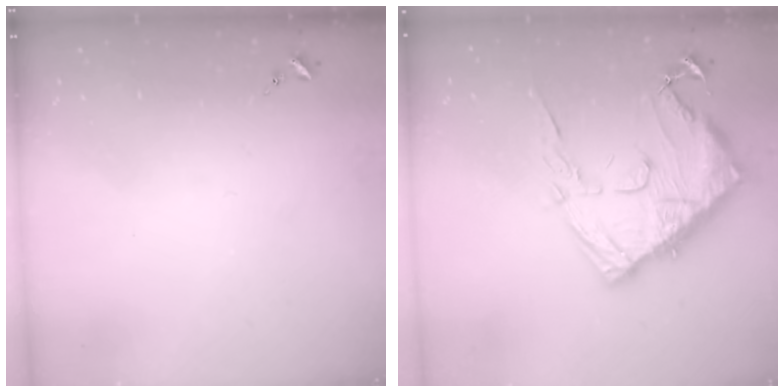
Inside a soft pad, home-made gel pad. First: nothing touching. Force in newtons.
{"total": 18.7, "press": 18.6, "slide": 1.2}